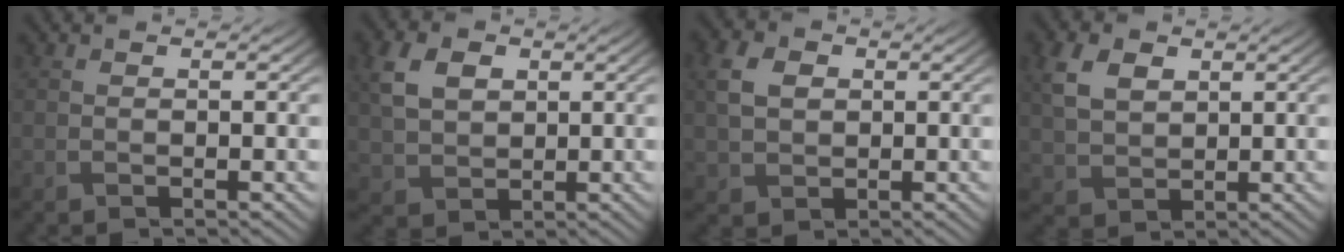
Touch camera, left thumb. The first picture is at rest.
{"total": 6.1, "force": [1.6, 4.7, 3.6], "torque": [-0.097, 0.004, 0.031]}
{"total": 5.1, "force": [0.8, 4.1, 2.9], "torque": [-0.081, 0.006, 0.013]}
{"total": 5.7, "force": [2.0, 4.2, 3.4], "torque": [-0.094, 0.004, 0.040]}